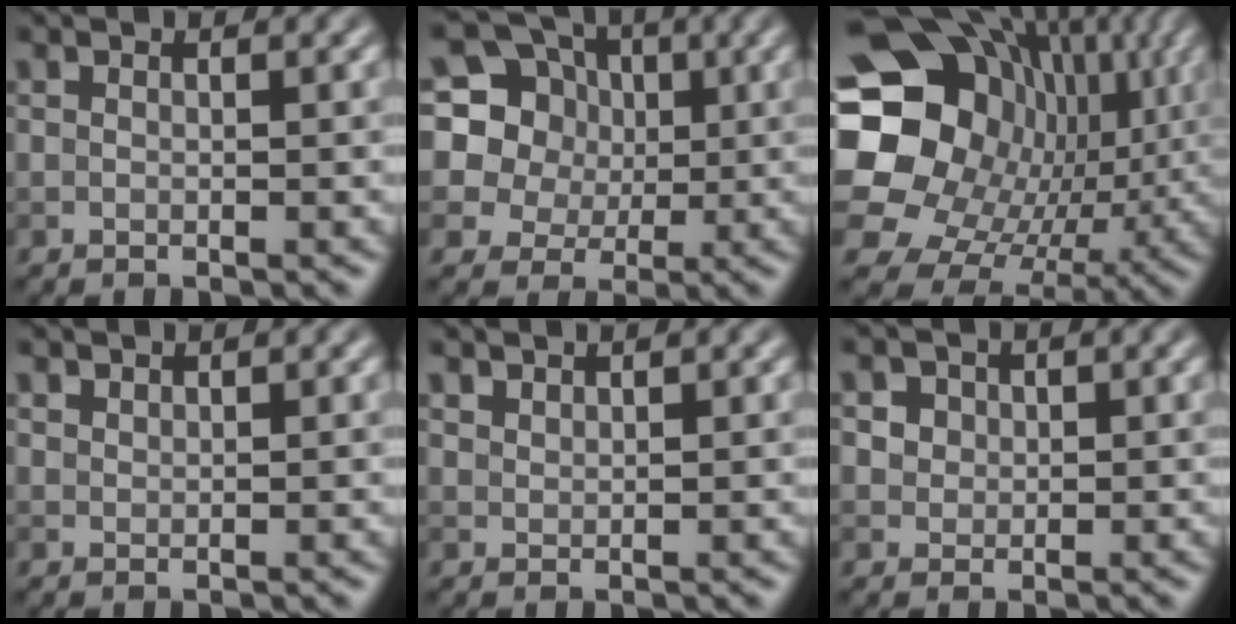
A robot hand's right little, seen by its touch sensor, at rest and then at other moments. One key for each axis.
{"total": 12.9, "fx": 4.8, "fy": 10.9, "fz": 4.9, "tx": -0.145, "ty": 0.053, "tz": 0.074}
{"total": 20.6, "fx": 3.8, "fy": 17.5, "fz": 10.0, "tx": -0.191, "ty": -0.003, "tz": 0.070}
{"total": 0.7, "fx": 0.7, "fy": -0.2, "fz": -0.2, "tx": 0.003, "ty": 0.000, "tz": 0.018}
{"total": 1.1, "fx": 1.0, "fy": -0.2, "fz": -0.1, "tx": -0.001, "ty": 0.000, "tz": 0.024}
{"total": 2.6, "fx": 1.3, "fy": 2.0, "fz": 1.1, "tx": -0.021, "ty": 0.004, "tz": 0.020}